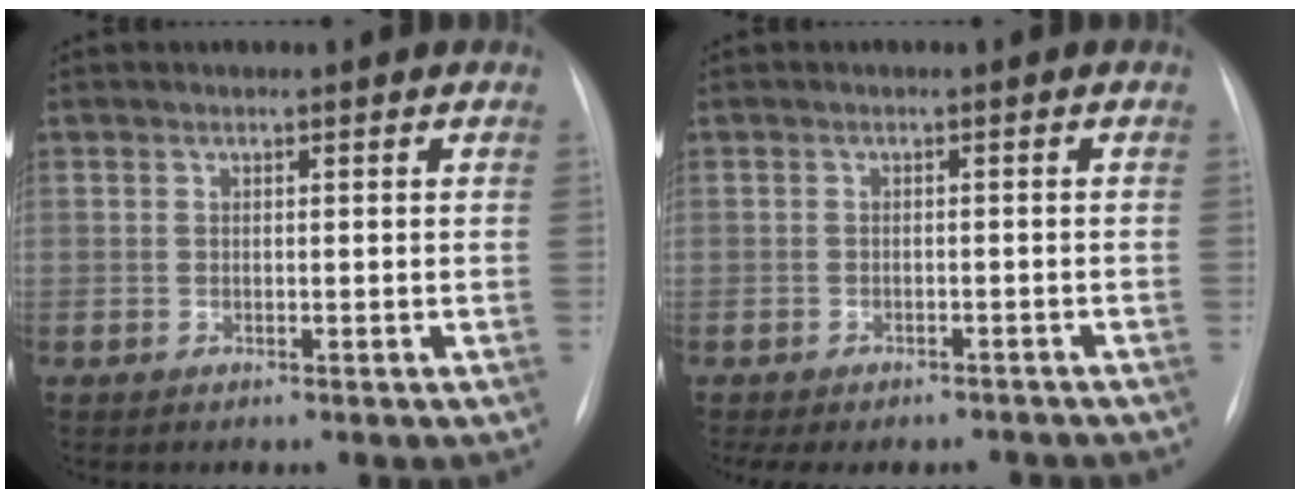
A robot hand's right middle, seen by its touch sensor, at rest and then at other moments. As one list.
[{"total": 9.1, "force": [-7.8, 3.7, 2.7], "torque": [-0.041, 0.004, -0.093]}]